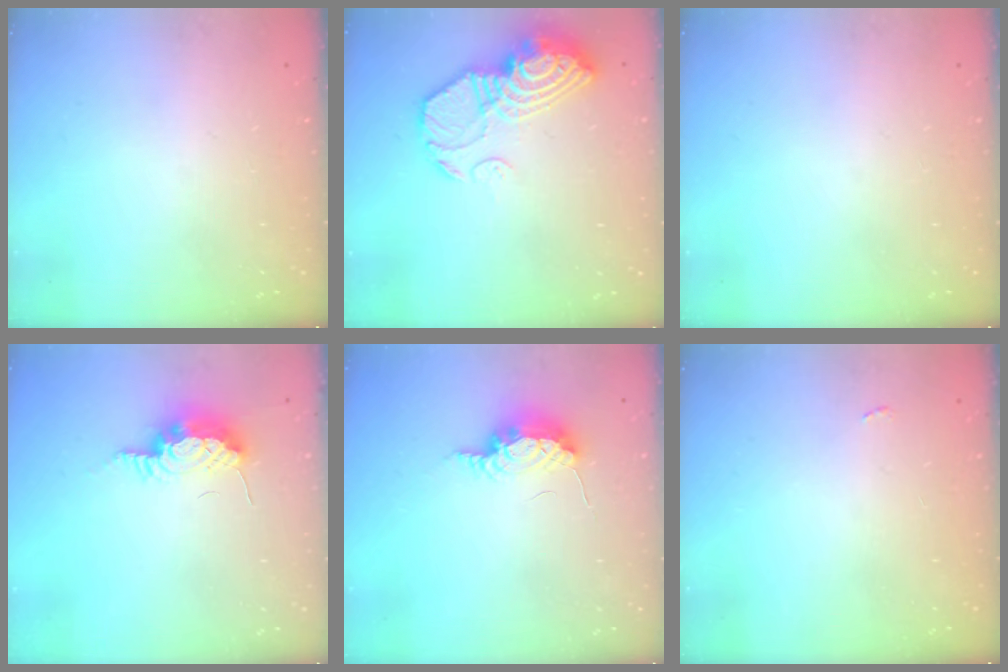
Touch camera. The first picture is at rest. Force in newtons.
{"total": 15.6, "press": 15.5, "slide": 1.8}
{"total": 0.0}
{"total": 9.6, "press": 9.1, "slide": 3.1}
{"total": 7.6, "press": 7.3, "slide": 1.9}
{"total": 2.2, "press": 2.2, "slide": 0.3}